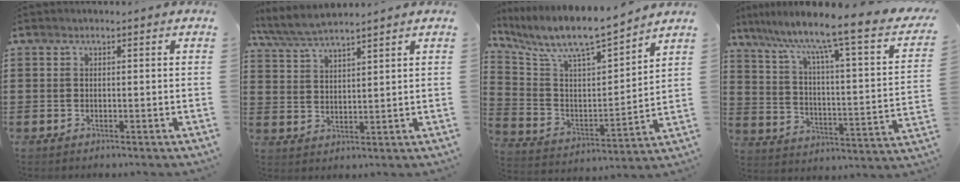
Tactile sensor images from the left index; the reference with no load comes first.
{"total": 5.0, "force": [4.6, 0.3, 2.0], "torque": [-0.053, -0.013, 0.083]}
{"total": 8.2, "force": [7.0, 1.5, 3.9], "torque": [-0.109, -0.050, 0.114]}
{"total": 7.6, "force": [5.7, -0.6, 5.0], "torque": [-0.113, -0.062, 0.078]}